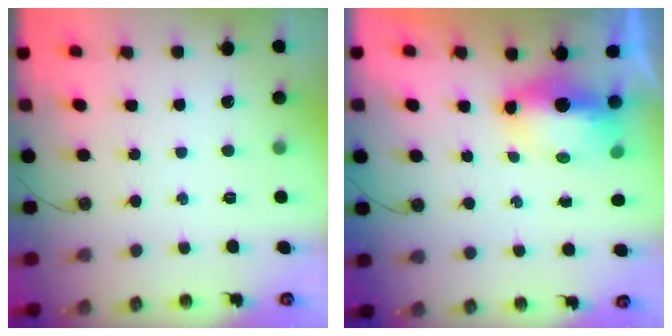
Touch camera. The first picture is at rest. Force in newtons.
{"total": 7.8, "press": 7.6, "slide": 1.3}